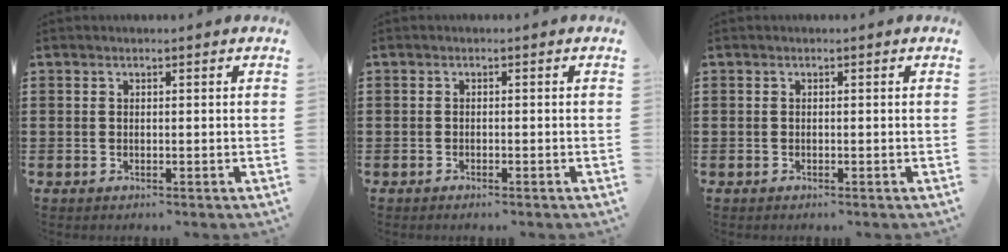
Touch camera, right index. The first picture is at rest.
{"total": 0.6, "force": [-0.6, 0.0, 0.2], "torque": [-0.006, -0.002, -0.012]}
{"total": 0.0}